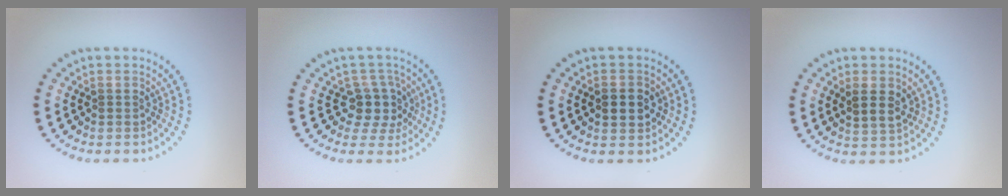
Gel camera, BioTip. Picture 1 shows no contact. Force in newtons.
{"total": 3.2, "press": 2.5, "slide": 1.9}
{"total": 2.2, "press": 2.2, "slide": 0.1}
{"total": 2.4, "press": 2.3, "slide": 0.9}